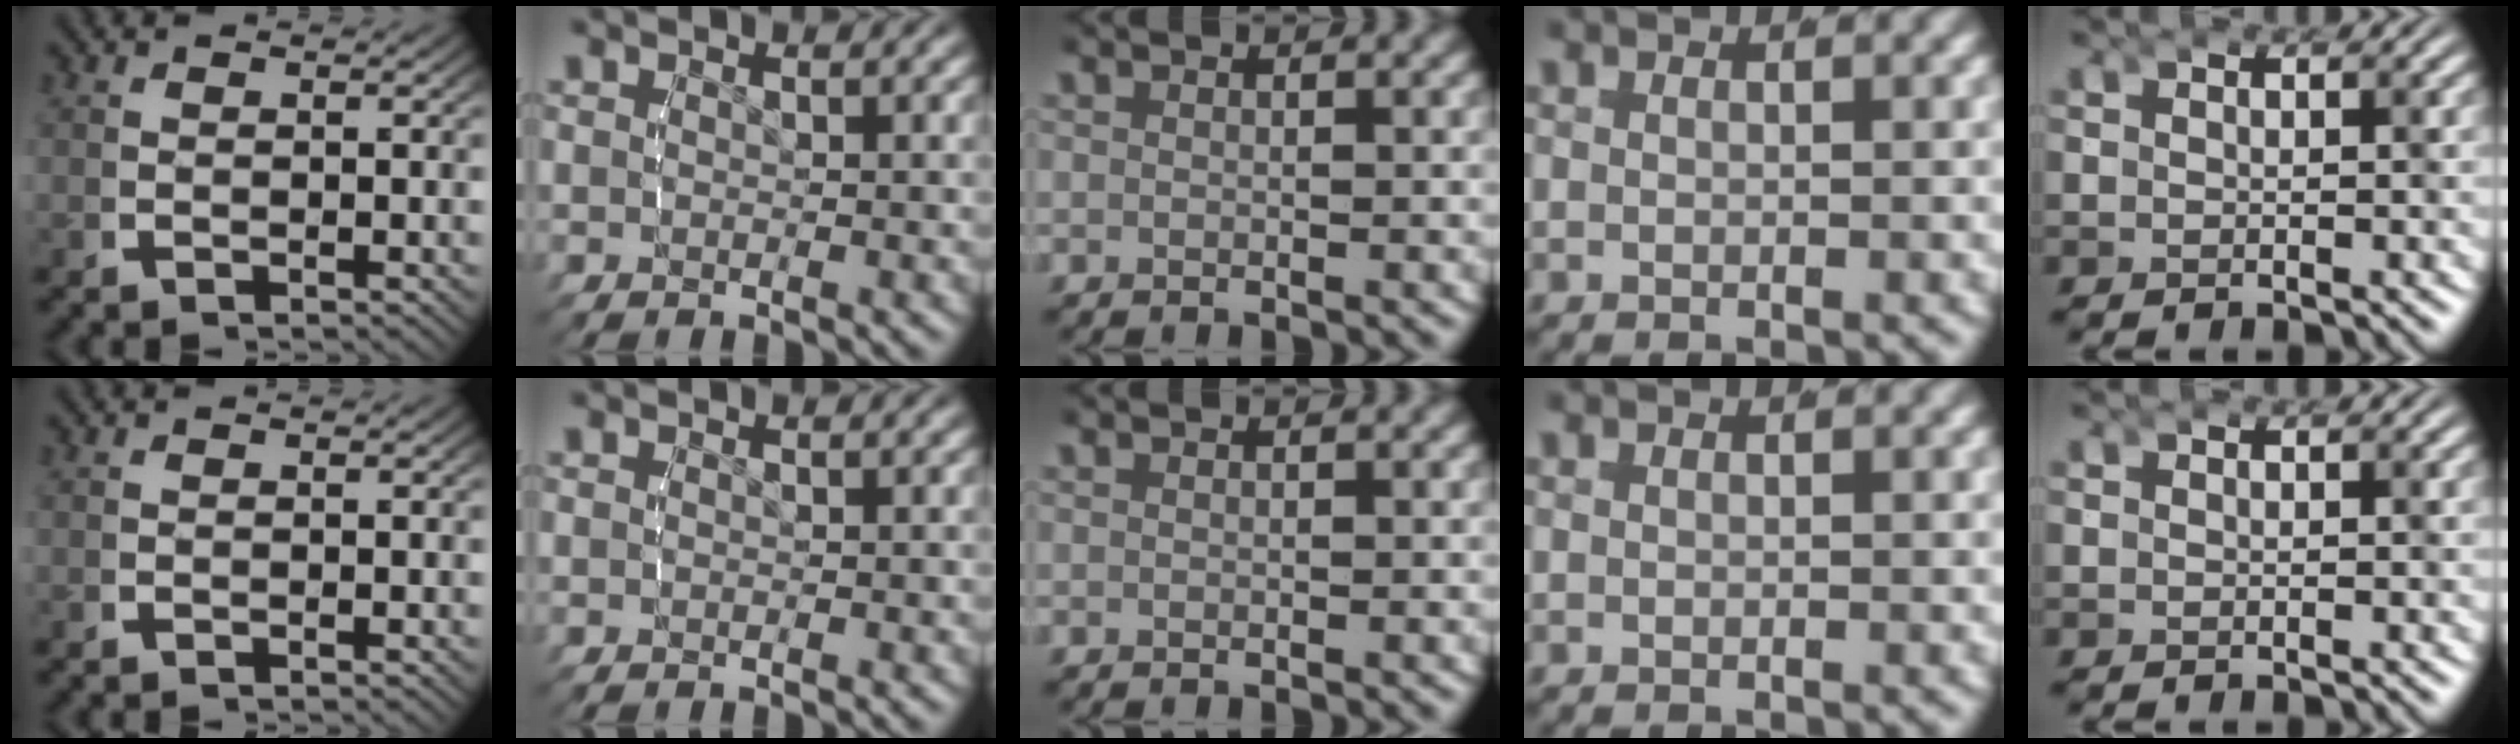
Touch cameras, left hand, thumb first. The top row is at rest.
{}